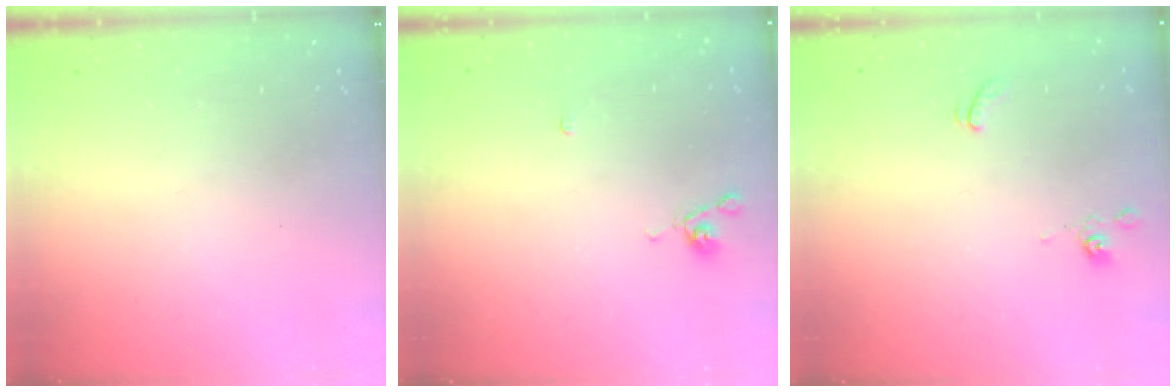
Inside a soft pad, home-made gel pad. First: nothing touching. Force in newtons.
{"total": 3.9, "press": 3.9, "slide": 0.3}
{"total": 2.4, "press": 2.3, "slide": 0.4}